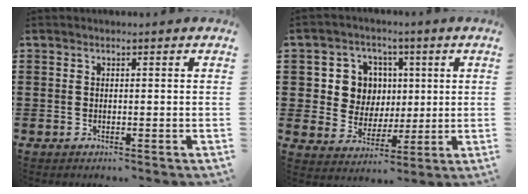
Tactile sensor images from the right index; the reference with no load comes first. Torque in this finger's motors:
{"motor_torque": [0.59, 0.08, 0.23, 0.09]}